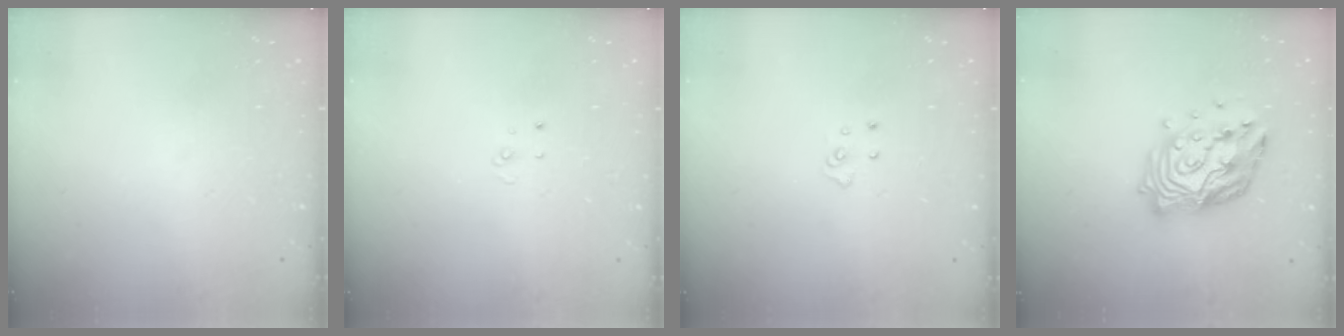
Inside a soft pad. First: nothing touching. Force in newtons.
{"total": 2.6, "press": 2.6, "slide": 0.2}
{"total": 4.1, "press": 4.1, "slide": 0.4}
{"total": 16.5, "press": 16.4, "slide": 1.7}